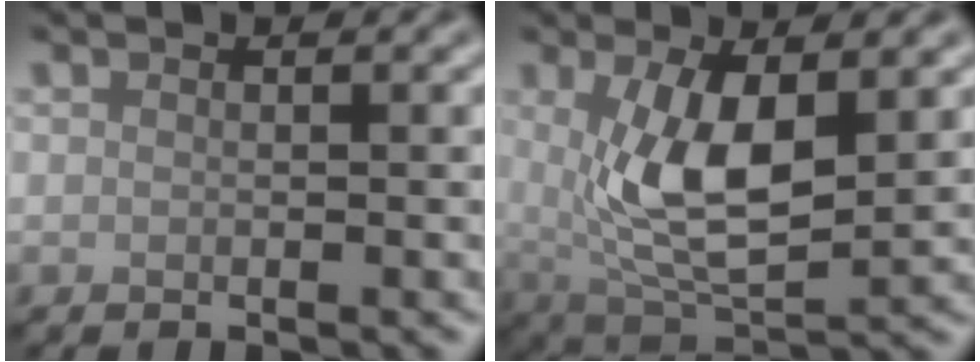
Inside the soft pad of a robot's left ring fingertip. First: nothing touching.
{"total": 7.4, "force": [1.0, 3.1, 6.6], "torque": [-0.134, -0.015, 0.025]}